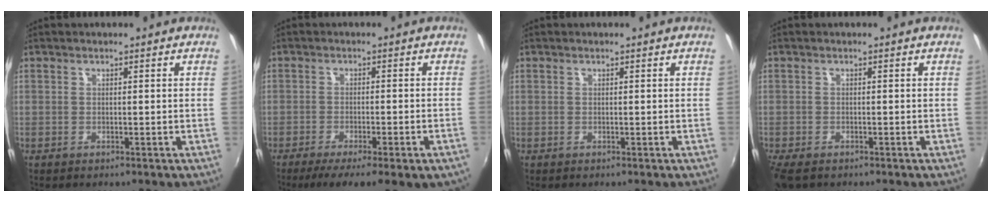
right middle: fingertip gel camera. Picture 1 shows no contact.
{"total": 11.7, "force": [-7.7, 2.3, 8.5], "torque": [-0.147, -0.044, -0.105]}
{"total": 0.0}
{"total": 4.2, "force": [-2.9, 1.8, 2.4], "torque": [-0.057, -0.018, -0.054]}